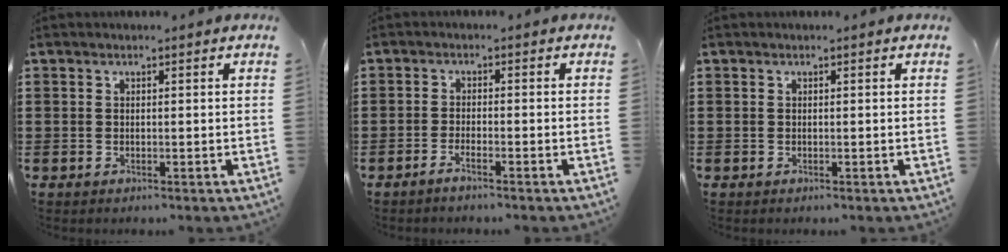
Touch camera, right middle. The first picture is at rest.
{"total": 1.6, "force": [-1.3, -0.1, 1.0], "torque": [-0.018, -0.003, -0.022]}
{"total": 0.0}